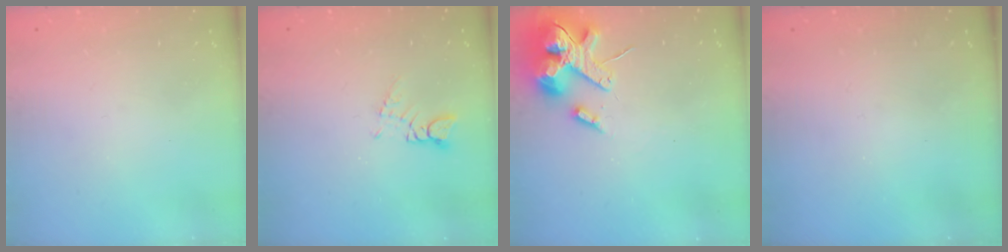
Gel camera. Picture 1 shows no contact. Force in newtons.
{"total": 1.6, "press": 1.6, "slide": 0.2}
{"total": 13.1, "press": 13.0, "slide": 1.9}
{"total": 0.0}